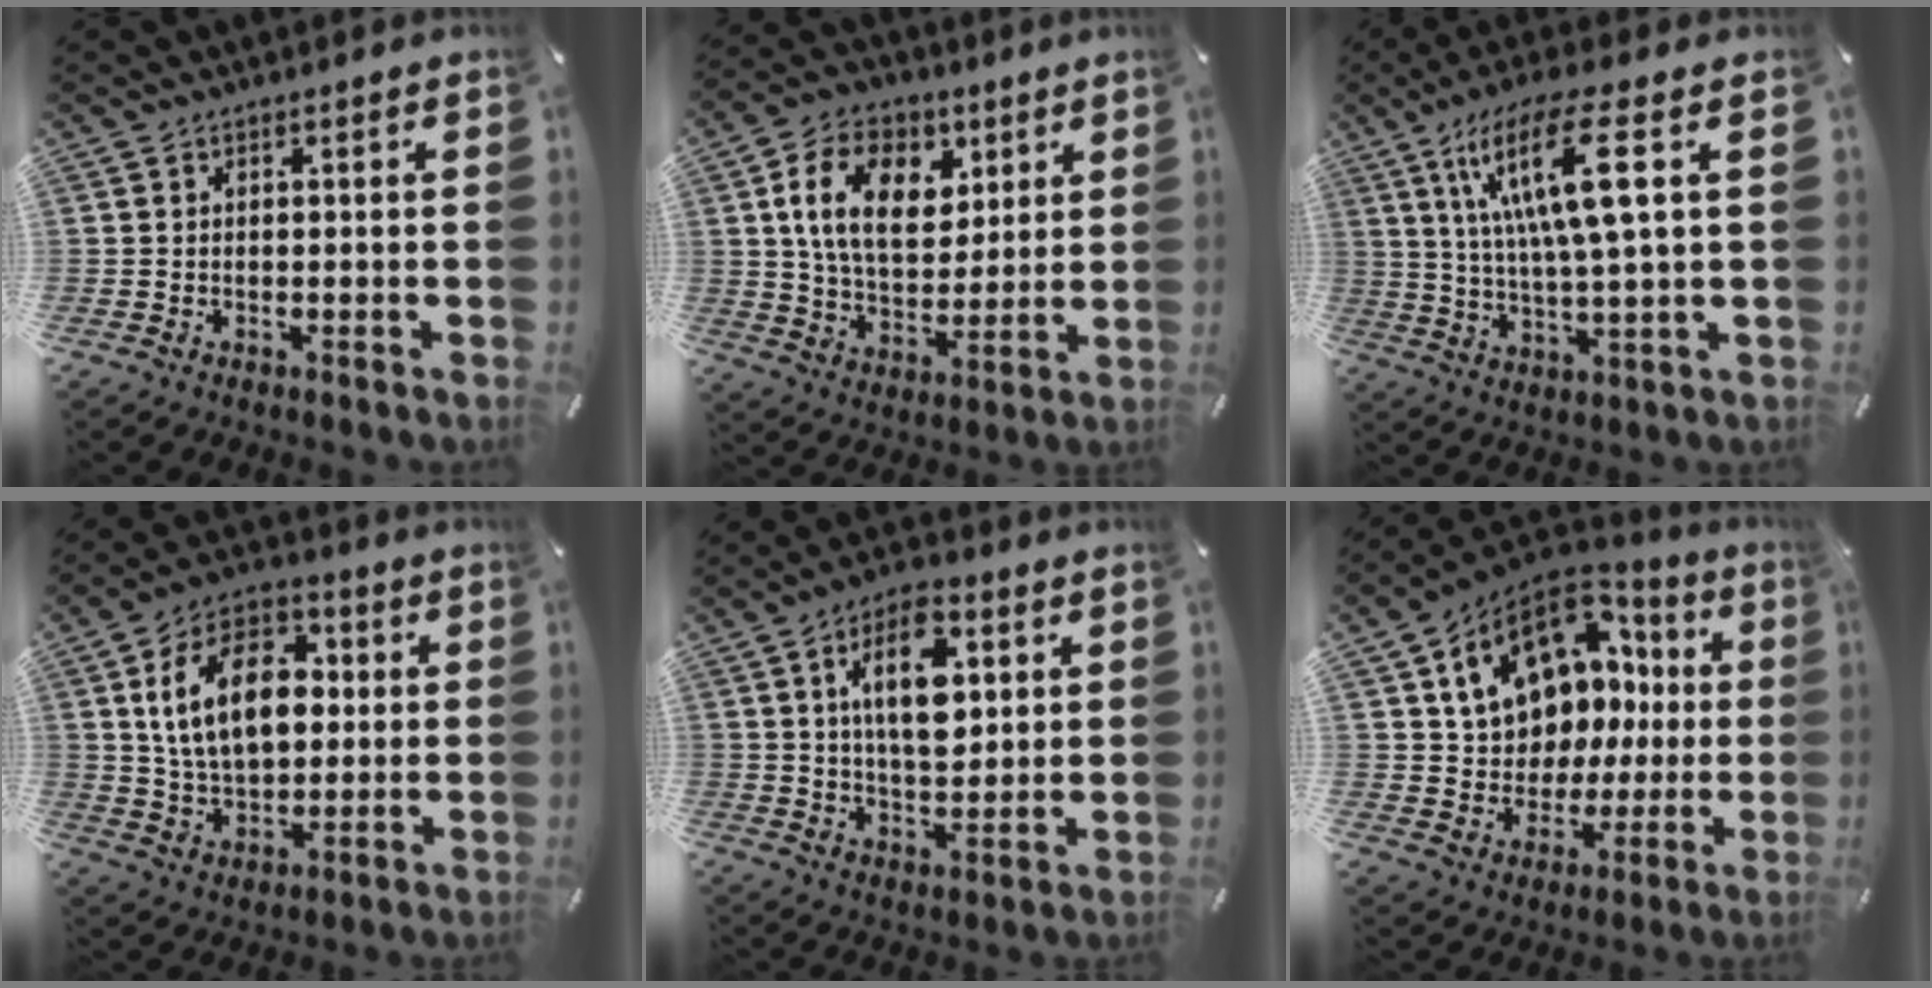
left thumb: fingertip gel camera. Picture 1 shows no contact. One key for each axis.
{"total": 14.4, "fx": 5.2, "fy": 10.2, "fz": 8.8, "tx": -0.152, "ty": -0.001, "tz": 0.093}
{"total": 14.5, "fx": 5.5, "fy": 2.8, "fz": 13.2, "tx": -0.263, "ty": 0.000, "tz": 0.085}
{"total": 16.3, "fx": 2.9, "fy": 10.8, "fz": 11.8, "tx": -0.223, "ty": 0.014, "tz": 0.048}
{"total": 13.0, "fx": 3.8, "fy": 7.3, "fz": 10.0, "tx": -0.159, "ty": -0.001, "tz": 0.062}
{"total": 16.5, "fx": 6.8, "fy": 12.6, "fz": 8.1, "tx": -0.146, "ty": -0.032, "tz": 0.138}